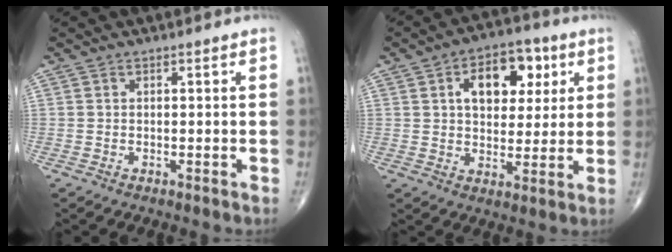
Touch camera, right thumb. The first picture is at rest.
{"total": 12.5, "force": [4.1, 7.8, 8.9], "torque": [-0.087, 0.000, 0.060]}